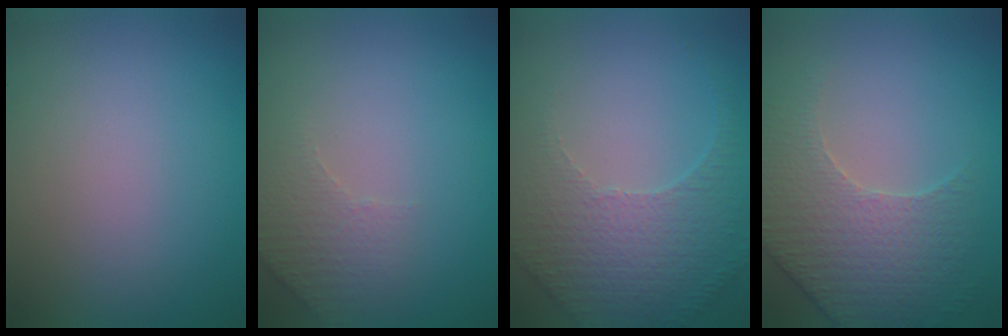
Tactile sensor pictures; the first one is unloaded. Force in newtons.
{"total": 2.3, "press": 2.3, "slide": 0.6}
{"total": 5.3, "press": 3.6, "slide": 3.9}
{"total": 4.3, "press": 4.2, "slide": 0.9}